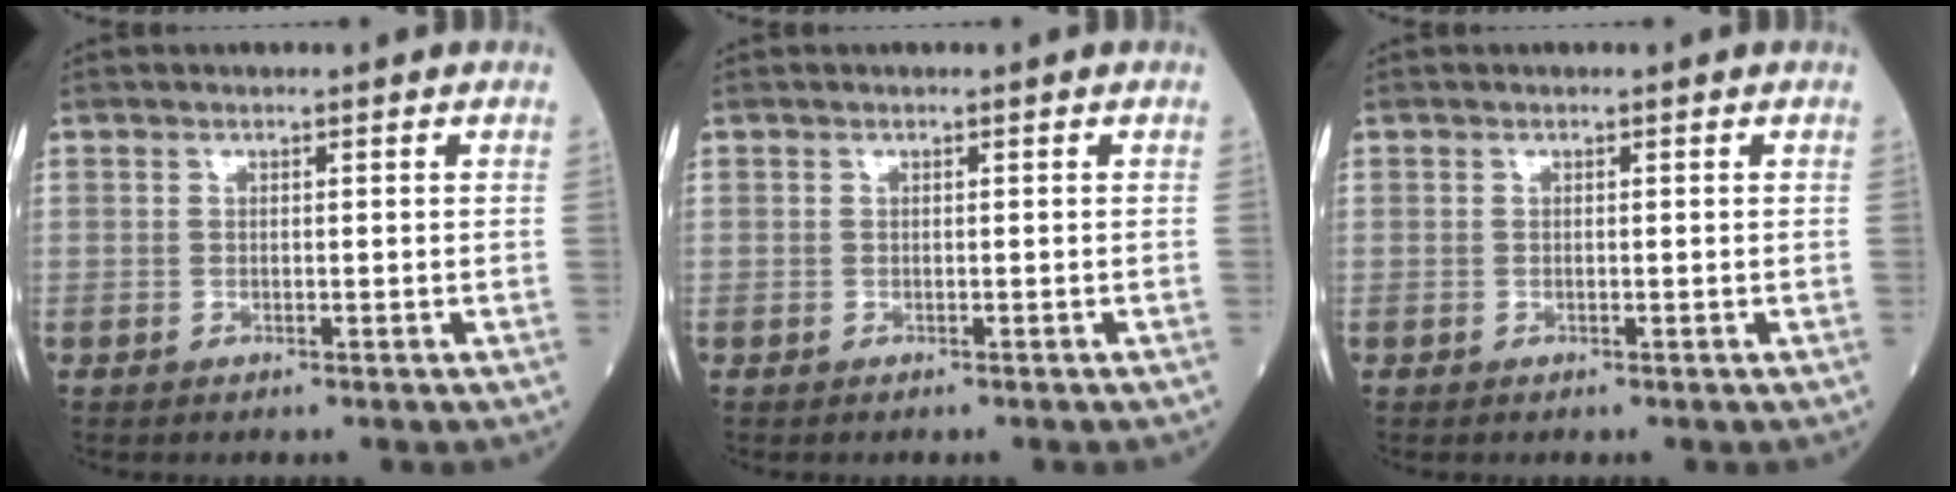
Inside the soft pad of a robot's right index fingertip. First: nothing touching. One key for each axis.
{"total": 0.5, "fx": -0.5, "fy": 0.1, "fz": 0.1, "tx": 0.000, "ty": 0.000, "tz": -0.009}
{"total": 0.0}